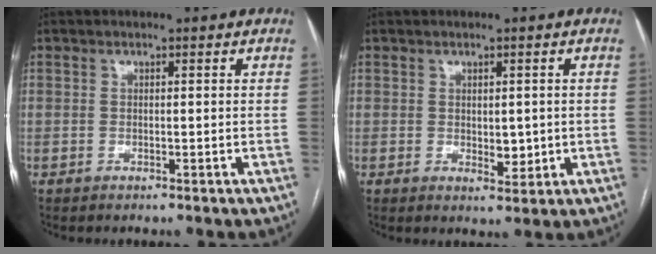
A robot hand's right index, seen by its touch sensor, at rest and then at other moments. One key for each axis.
{"total": 3.2, "fx": -0.1, "fy": 1.7, "fz": 2.8, "tx": -0.038, "ty": -0.005, "tz": 0.007}